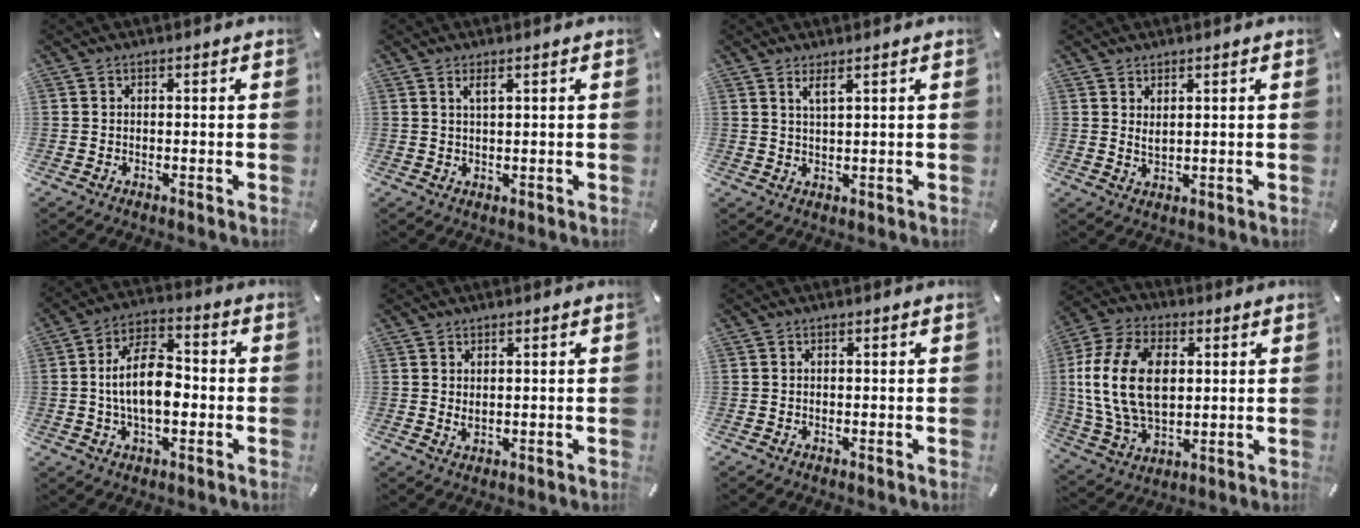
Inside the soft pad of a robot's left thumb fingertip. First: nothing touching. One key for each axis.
{"total": 2.1, "fx": 1.2, "fy": 0.6, "fz": 1.6, "tx": -0.034, "ty": 0.001, "tz": 0.021}
{"total": 2.8, "fx": 1.9, "fy": 0.5, "fz": 2.0, "tx": -0.042, "ty": 0.001, "tz": 0.033}
{"total": 2.1, "fx": 1.5, "fy": 0.8, "fz": 1.2, "tx": -0.026, "ty": 0.000, "tz": 0.027}
{"total": 12.5, "fx": -1.1, "fy": 7.0, "fz": 10.2, "tx": -0.184, "ty": 0.009, "tz": -0.019}
{"total": 1.4, "fx": 0.8, "fy": 0.8, "fz": 0.9, "tx": -0.019, "ty": 0.002, "tz": 0.013}
{"total": 0.0}
{"total": 17.2, "fx": 2.6, "fy": 11.7, "fz": 12.3, "tx": -0.282, "ty": 0.005, "tz": 0.044}